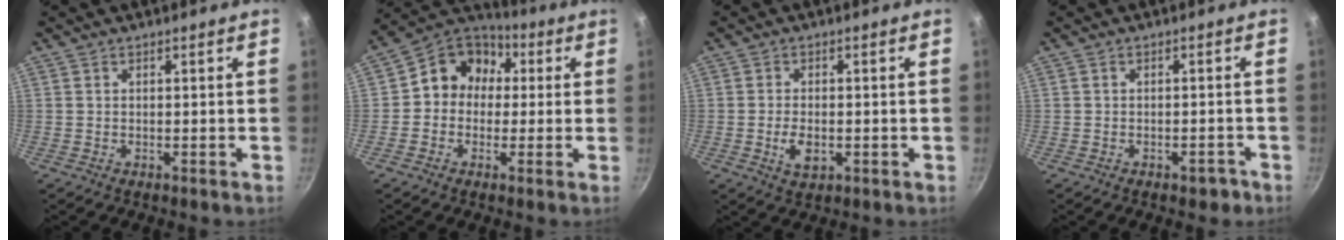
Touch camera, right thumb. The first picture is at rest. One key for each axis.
{"total": 11.3, "fx": 1.3, "fy": 9.9, "fz": 5.3, "tx": -0.044, "ty": 0.029, "tz": -0.006}
{"total": 4.5, "fx": -1.0, "fy": 2.6, "fz": 3.6, "tx": -0.064, "ty": 0.002, "tz": -0.015}
{"total": 2.6, "fx": -1.6, "fy": 1.5, "fz": 1.4, "tx": -0.006, "ty": 0.023, "tz": -0.008}